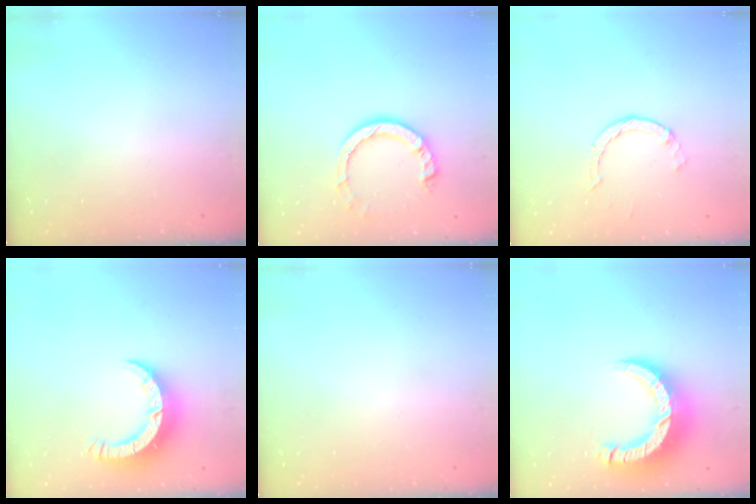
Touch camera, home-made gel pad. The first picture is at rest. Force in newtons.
{"total": 9.7, "press": 9.7, "slide": 1.1}
{"total": 1.4, "press": 1.4, "slide": 0.2}
{"total": 8.0, "press": 7.9, "slide": 0.7}
{"total": 0.0}
{"total": 12.9, "press": 12.9, "slide": 1.3}